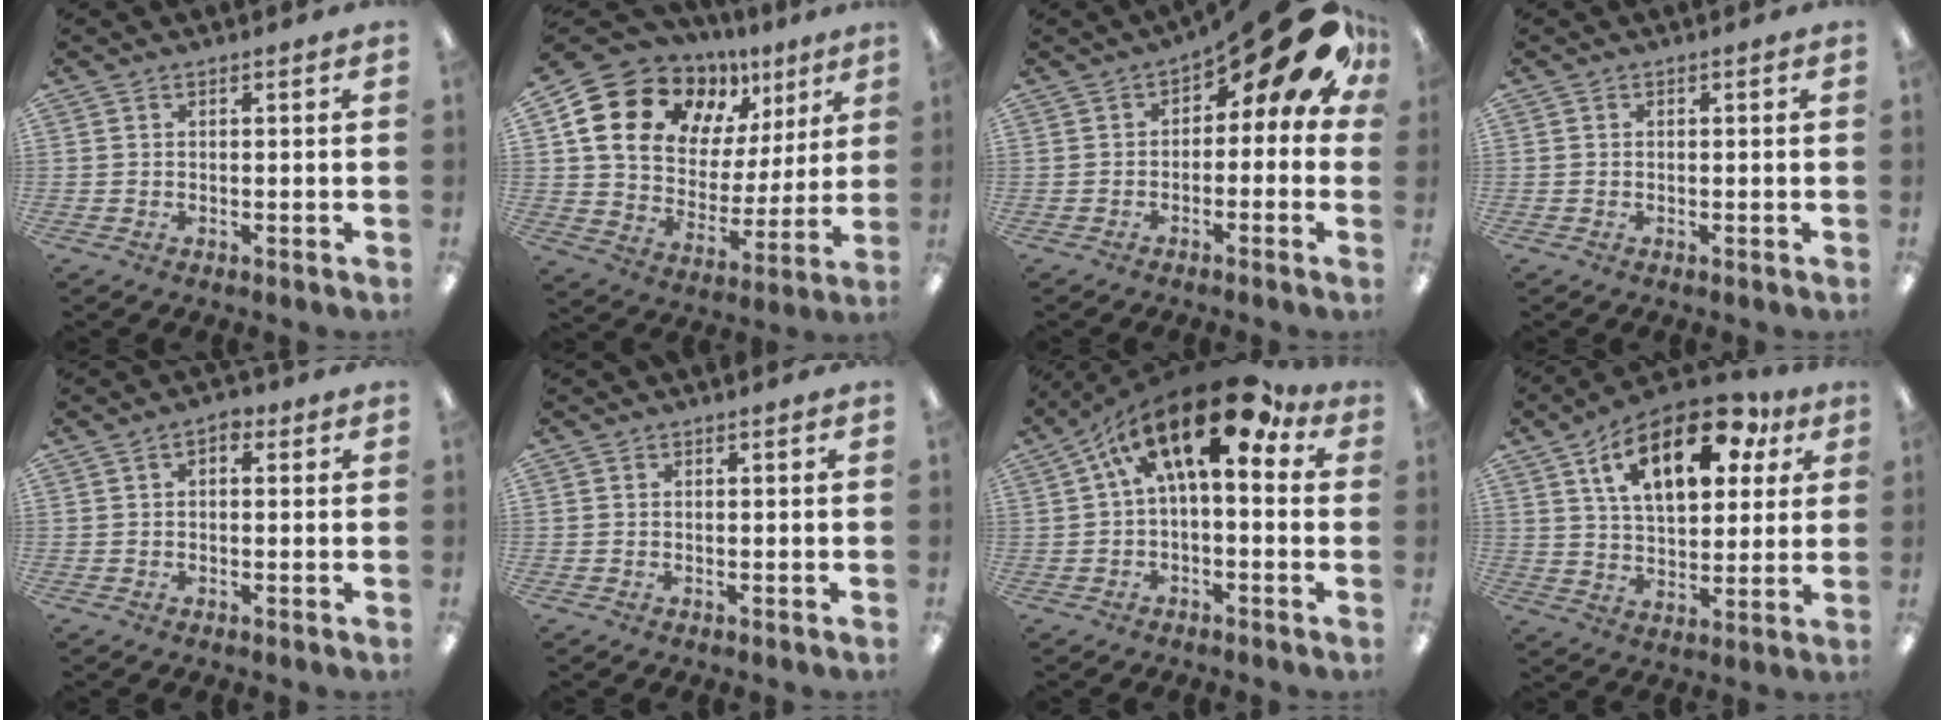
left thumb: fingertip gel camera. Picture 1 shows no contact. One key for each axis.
{"total": 18.0, "fx": 10.6, "fy": 12.1, "fz": 8.0, "tx": -0.148, "ty": -0.055, "tz": 0.198}
{"total": 15.4, "fx": 6.7, "fy": 6.1, "fz": 12.5, "tx": -0.159, "ty": -0.042, "tz": 0.108}
{"total": 0.0}
{"total": 2.7, "fx": 0.5, "fy": 1.7, "fz": 2.1, "tx": -0.025, "ty": 0.003, "tz": 0.004}
{"total": 0.0}
{"total": 17.8, "fx": 7.6, "fy": 7.5, "fz": 14.2, "tx": -0.242, "ty": -0.038, "tz": 0.125}
{"total": 20.1, "fx": 9.7, "fy": 10.1, "fz": 14.3, "tx": -0.217, "ty": -0.026, "tz": 0.159}